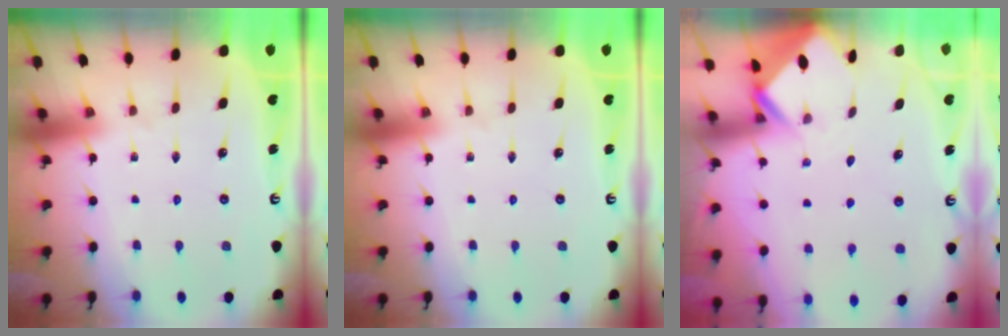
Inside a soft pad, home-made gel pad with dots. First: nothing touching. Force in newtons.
{"total": 0.0}
{"total": 2.6, "press": 2.6, "slide": 0.2}